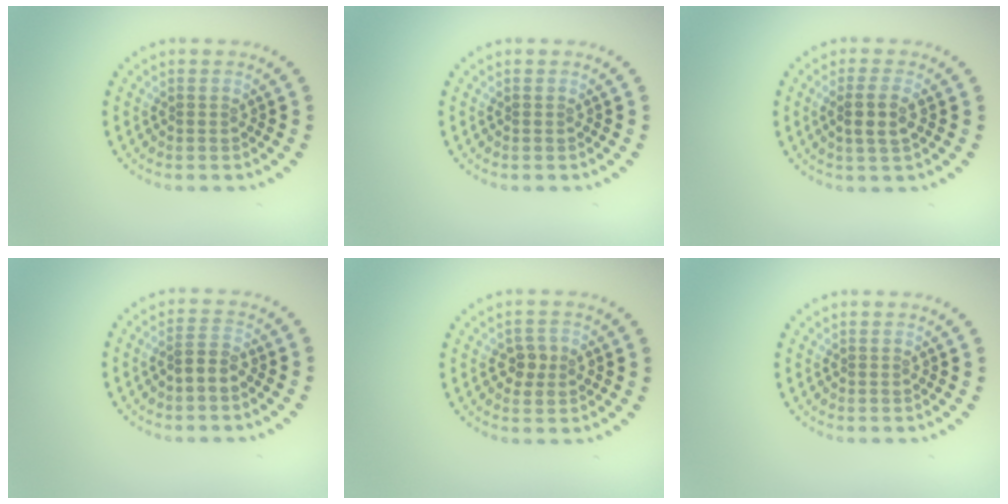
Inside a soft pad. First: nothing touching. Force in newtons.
{"total": 0.0}
{"total": 2.2, "press": 2.0, "slide": 1.0}
{"total": 1.8, "press": 1.6, "slide": 0.9}
{"total": 2.0, "press": 2.0, "slide": 0.2}
{"total": 0.0}